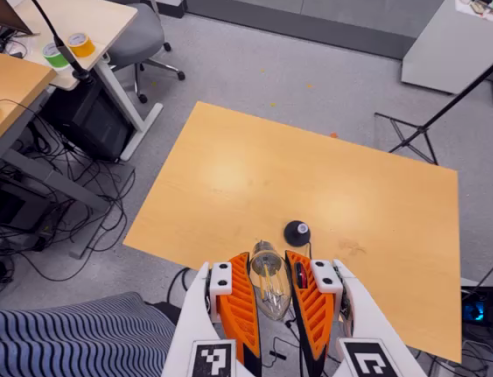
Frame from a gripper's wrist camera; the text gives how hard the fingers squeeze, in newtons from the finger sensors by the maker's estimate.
{"total": 24.2, "left": 26.7, "right": 21.6}